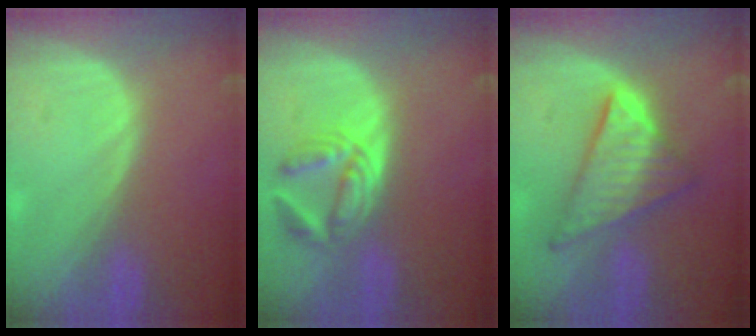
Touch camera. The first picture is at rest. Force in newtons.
{"total": 5.6, "press": 5.6, "slide": 0.8}
{"total": 8.8, "press": 8.8, "slide": 0.6}